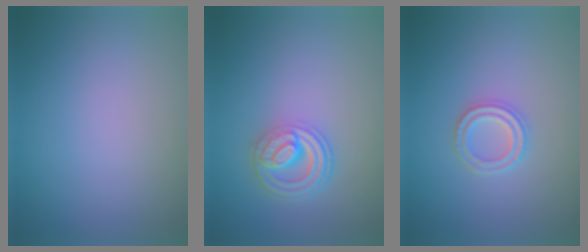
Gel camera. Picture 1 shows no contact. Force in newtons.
{"total": 4.5, "press": 3.4, "slide": 2.9}
{"total": 2.2, "press": 2.2, "slide": 0.5}